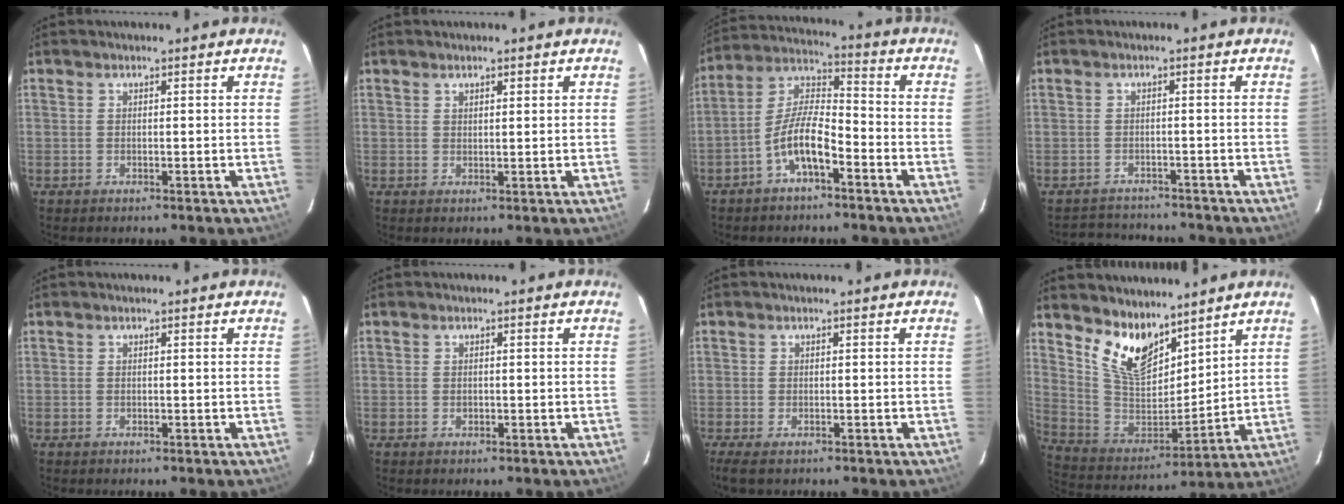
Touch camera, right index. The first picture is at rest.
{"total": 1.2, "force": [1.0, 0.3, 0.6], "torque": [-0.009, 0.001, 0.016]}
{"total": 9.0, "force": [-4.8, 2.8, 7.2], "torque": [-0.155, 0.013, -0.089]}
{"total": 6.3, "force": [-5.7, 2.6, 0.6], "torque": [-0.021, 0.019, -0.084]}
{"total": 0.0}
{"total": 0.7, "force": [-0.2, 0.6, 0.4], "torque": [-0.006, 0.000, -0.002]}
{"total": 3.5, "force": [-2.2, 1.5, 2.3], "torque": [-0.049, -0.013, -0.036]}
{"total": 13.6, "force": [9.7, 6.7, 6.8], "torque": [-0.141, -0.005, 0.198]}